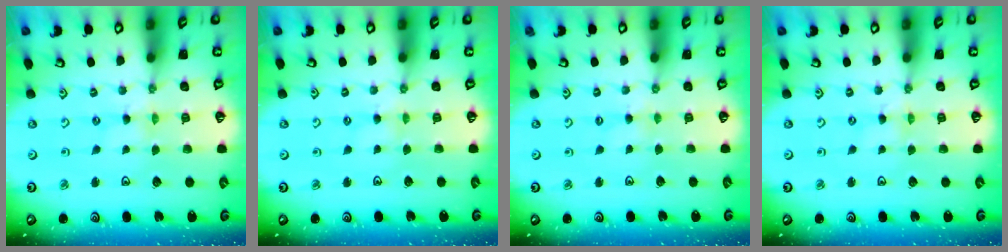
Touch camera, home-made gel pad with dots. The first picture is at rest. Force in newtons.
{"total": 1.8, "press": 1.8, "slide": 0.5}
{"total": 1.8, "press": 1.8, "slide": 0.4}
{"total": 0.0}